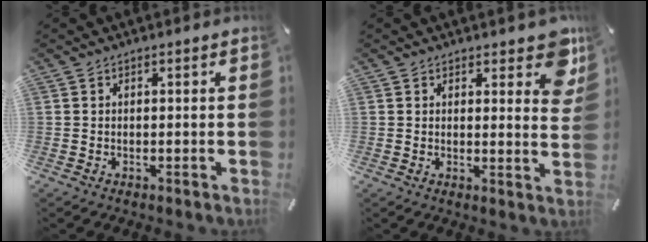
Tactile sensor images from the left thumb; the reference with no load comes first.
{"total": 7.6, "force": [4.9, 3.3, 4.8], "torque": [-0.046, -0.030, 0.080]}